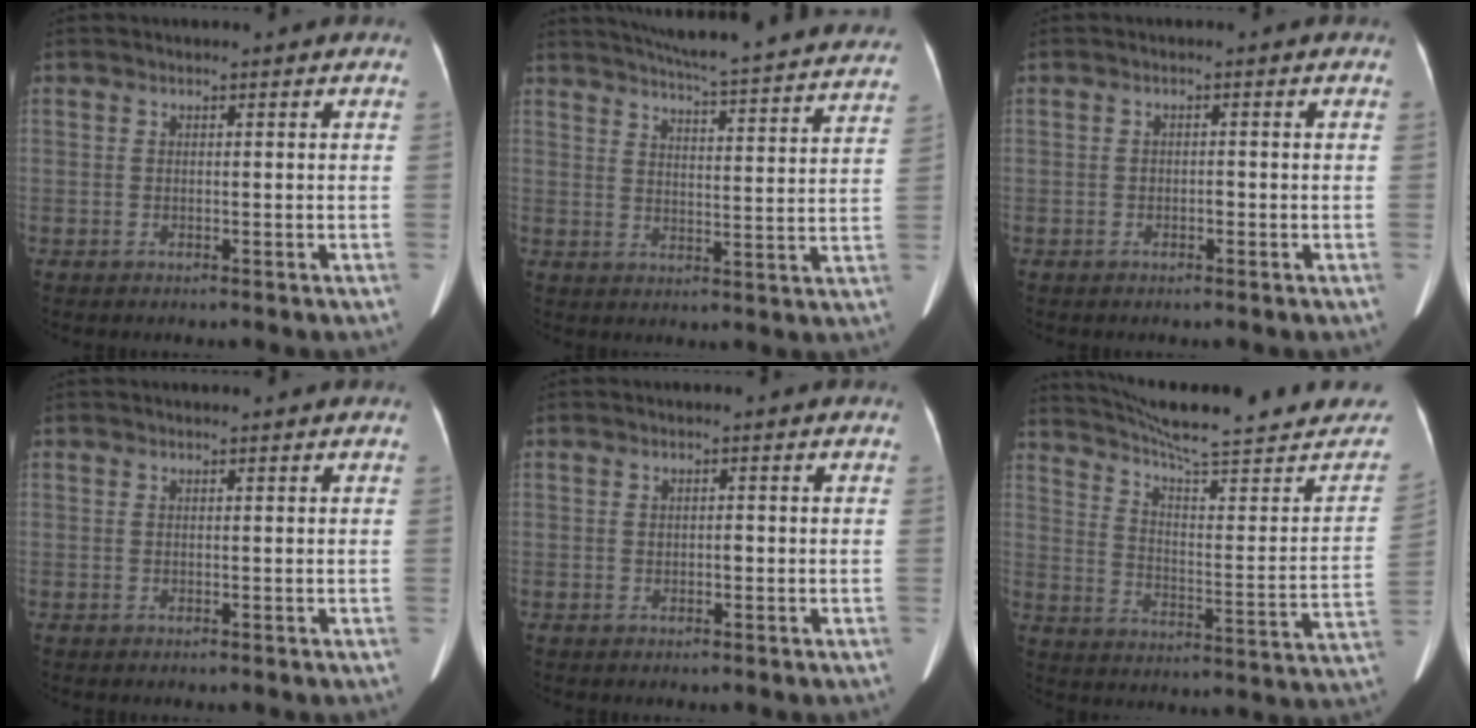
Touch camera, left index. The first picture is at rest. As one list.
[{"total": 28.4, "force": [26.2, 1.7, 10.9], "torque": [-0.169, -0.056, 0.315]}, {"total": 0.8, "force": [-0.5, 0.4, 0.5], "torque": [-0.008, 0.002, -0.008]}, {"total": 0.7, "force": [0.6, 0.0, 0.3], "torque": [-0.008, 0.017, 0.011]}, {"total": 0.8, "force": [-0.2, 0.5, 0.6], "torque": [-0.012, 0.001, -0.002]}, {"total": 25.0, "force": [22.4, 2.0, 11.0], "torque": [-0.162, -0.058, 0.297]}]